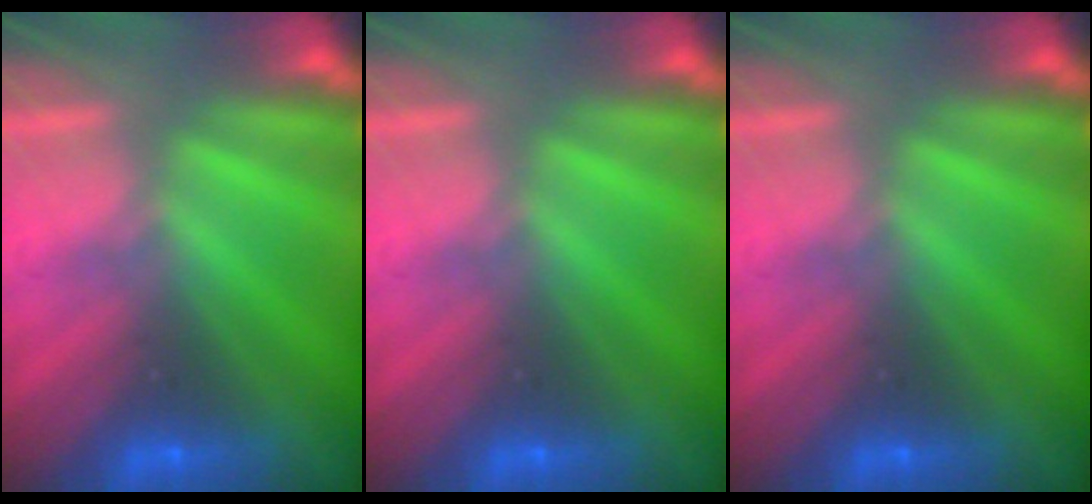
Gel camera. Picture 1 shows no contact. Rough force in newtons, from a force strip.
{"total": 0.0}
{"total": 0.0}